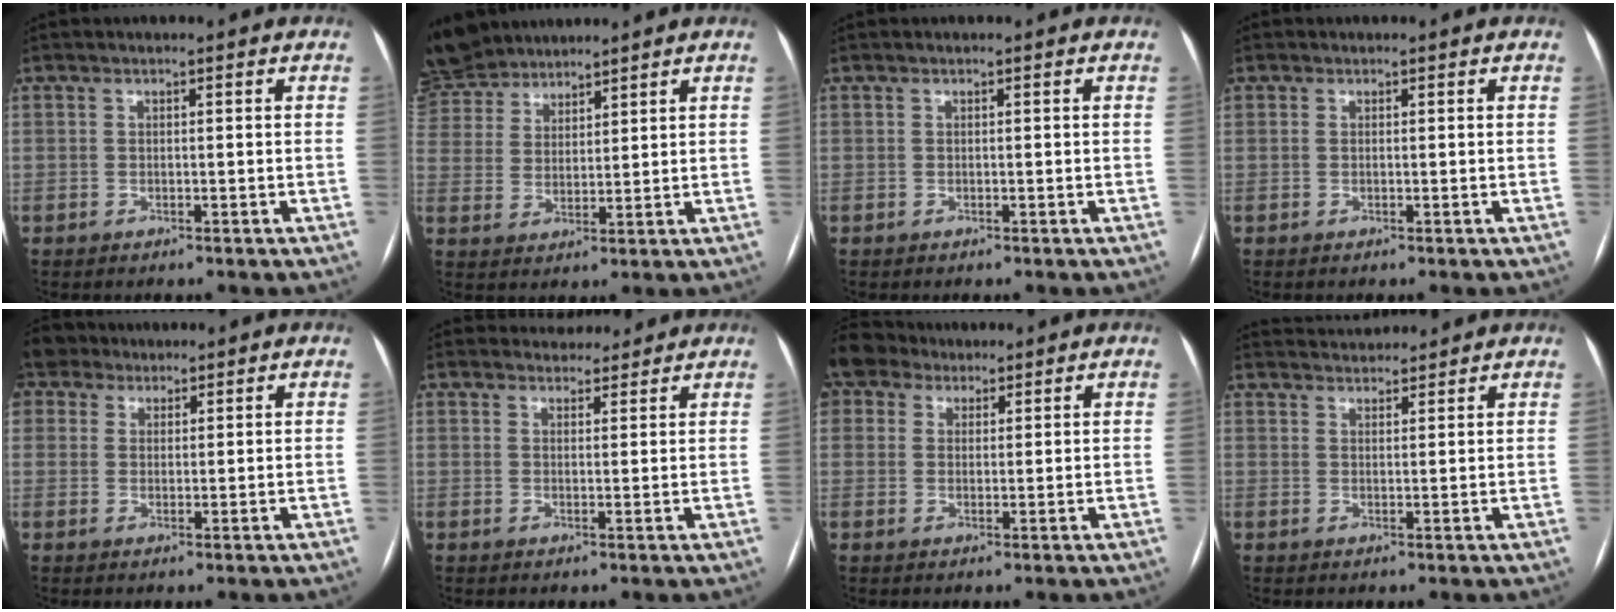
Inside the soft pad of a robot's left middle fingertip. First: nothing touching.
{"total": 11.7, "force": [10.4, 4.6, 2.6], "torque": [-0.080, 0.031, 0.213]}
{"total": 0.0}
{"total": 0.0}
{"total": 6.7, "force": [4.7, 4.6, 1.0], "torque": [-0.024, 0.030, 0.093]}
{"total": 4.9, "force": [4.6, 1.6, 0.2], "torque": [0.002, 0.012, 0.058]}
{"total": 7.6, "force": [5.3, 5.1, 1.6], "torque": [-0.040, 0.037, 0.104]}
{"total": 6.2, "force": [6.1, 0.8, 0.9], "torque": [-0.019, 0.028, 0.091]}